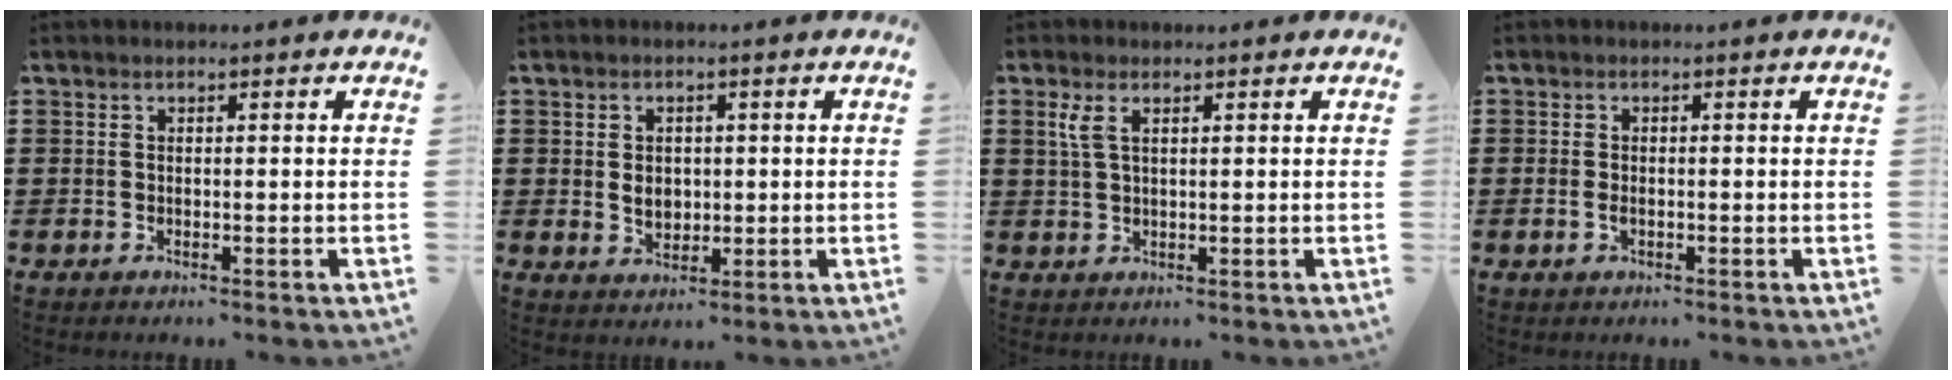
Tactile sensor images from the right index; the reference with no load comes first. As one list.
[{"total": 3.2, "force": [0.1, 2.4, 2.1], "torque": [-0.040, 0.005, -0.002]}, {"total": 2.7, "force": [1.1, 1.0, 2.2], "torque": [-0.049, 0.005, 0.018]}, {"total": 1.3, "force": [-0.3, 0.7, 1.0], "torque": [-0.021, 0.002, -0.006]}]